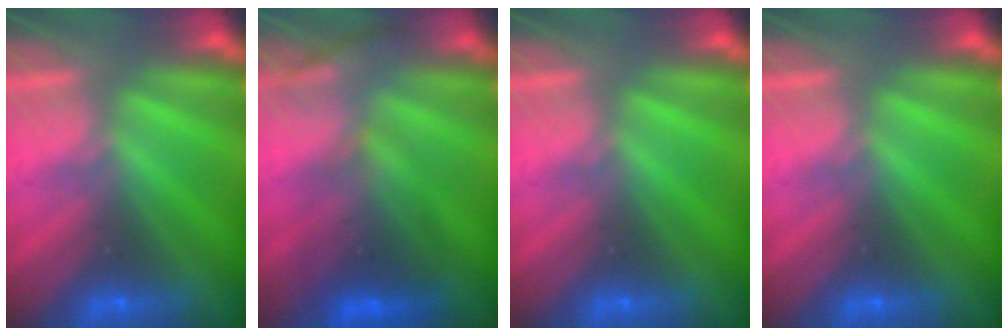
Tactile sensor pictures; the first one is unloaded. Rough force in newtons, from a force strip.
{"total": 2.6}
{"total": 0.0}
{"total": 0.0}